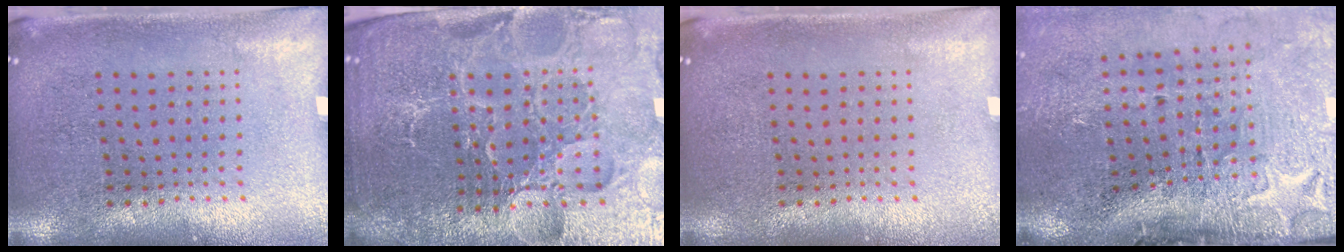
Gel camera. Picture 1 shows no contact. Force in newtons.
{"total": 5.6, "press": 5.2, "slide": 2.1}
{"total": 0.0}
{"total": 4.9, "press": 3.8, "slide": 3.1}